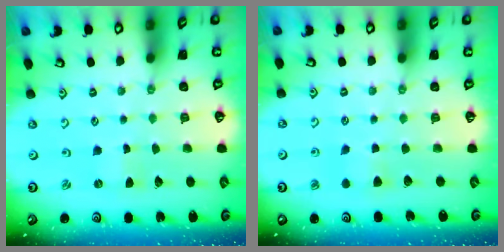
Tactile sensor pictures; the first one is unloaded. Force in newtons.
{"total": 4.4, "press": 4.3, "slide": 0.6}